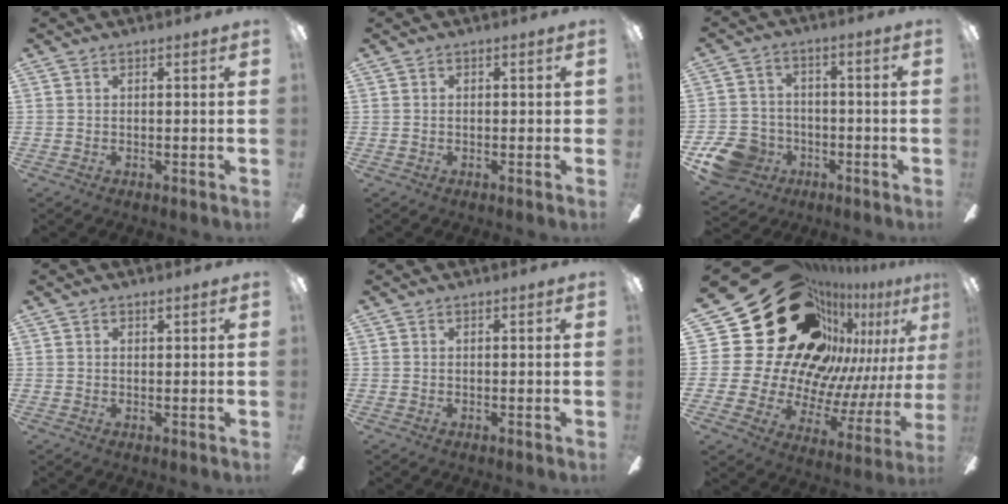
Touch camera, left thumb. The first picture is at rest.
{"total": 0.9, "force": [-0.2, 0.7, 0.6], "torque": [-0.010, 0.004, -0.005]}
{"total": 11.5, "force": [-5.9, 8.8, 4.3], "torque": [-0.095, 0.040, -0.102]}
{"total": 0.6, "force": [0.4, 0.4, 0.3], "torque": [0.001, -0.001, 0.006]}
{"total": 0.0}
{"total": 36.7, "force": [17.7, 22.3, 23.1], "torque": [-0.375, -0.159, 0.387]}